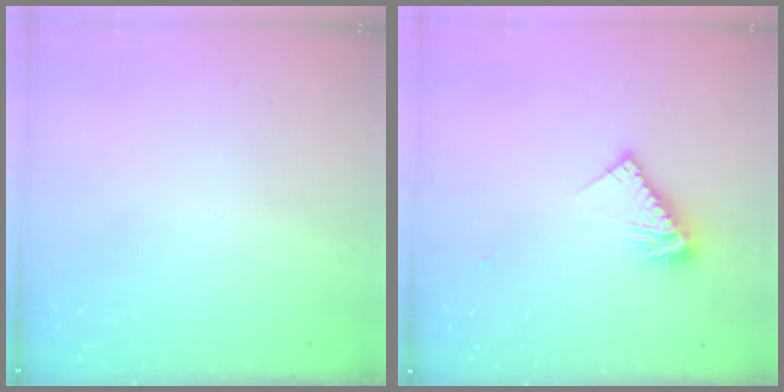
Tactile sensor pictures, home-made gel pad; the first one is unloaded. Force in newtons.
{"total": 9.1, "press": 9.0, "slide": 0.9}